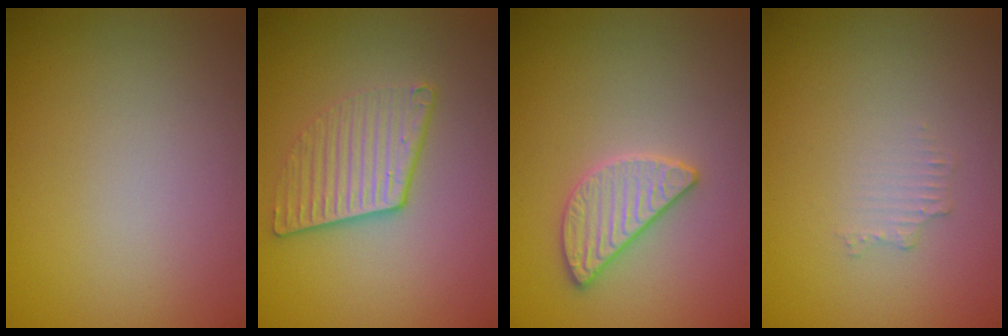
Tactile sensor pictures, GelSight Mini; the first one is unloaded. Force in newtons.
{"total": 2.8, "press": 2.3, "slide": 1.6}
{"total": 2.6, "press": 2.6, "slide": 0.4}
{"total": 0.6, "press": 0.4, "slide": 0.3}